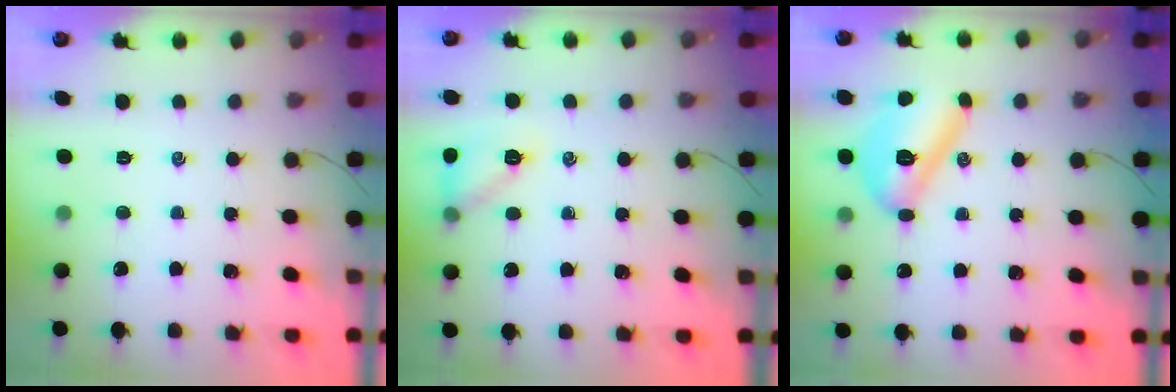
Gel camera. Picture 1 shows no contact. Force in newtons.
{"total": 10.3, "press": 10.2, "slide": 0.9}
{"total": 12.0, "press": 11.9, "slide": 0.8}